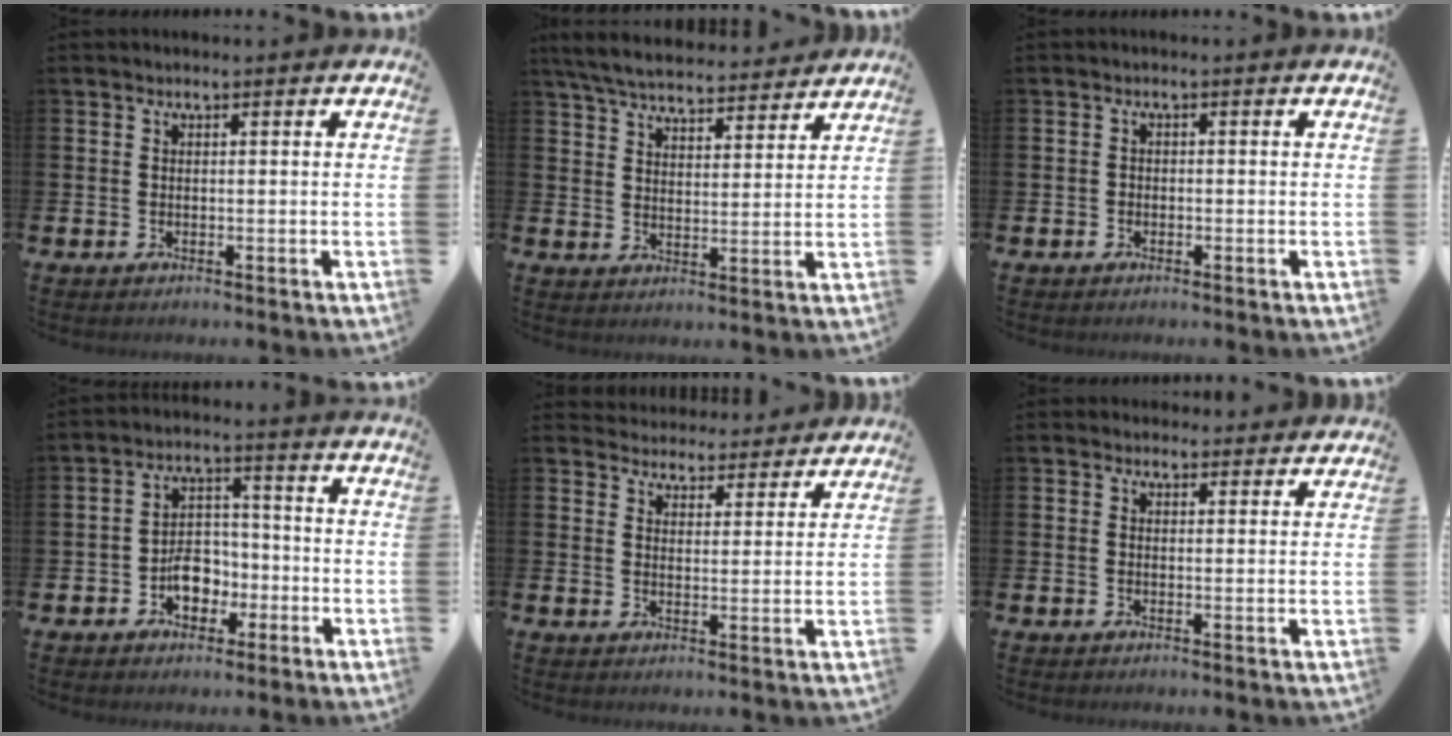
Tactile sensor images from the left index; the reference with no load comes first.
{"total": 6.6, "force": [6.3, 1.2, 1.5], "torque": [-0.052, -0.034, 0.112]}
{"total": 0.9, "force": [-0.6, 0.7, 0.2], "torque": [-0.013, 0.006, -0.012]}
{"total": 5.7, "force": [-2.1, 4.0, 3.4], "torque": [-0.053, 0.012, -0.043]}
{"total": 4.2, "force": [4.1, 1.1, -0.5], "torque": [-0.008, -0.031, 0.072]}
{"total": 1.9, "force": [1.8, 0.7, -0.1], "torque": [0.006, -0.005, 0.032]}